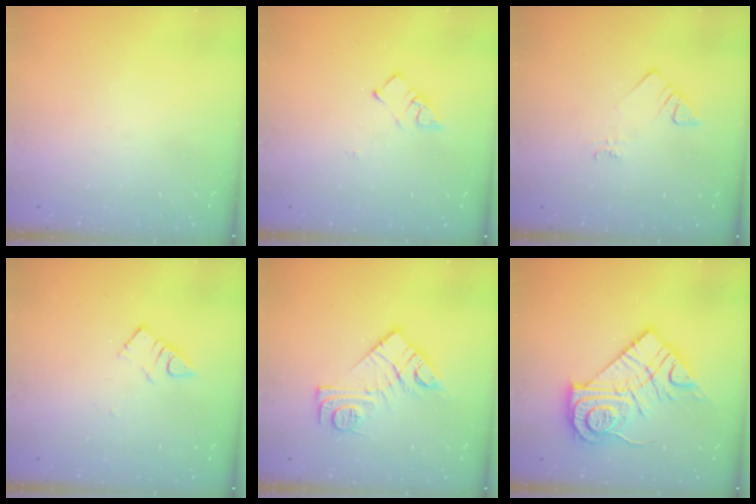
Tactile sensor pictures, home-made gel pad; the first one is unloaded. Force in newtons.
{"total": 3.7, "press": 3.7, "slide": 0.4}
{"total": 2.1, "press": 2.0, "slide": 0.5}
{"total": 4.2, "press": 4.2, "slide": 0.6}
{"total": 12.6, "press": 12.6, "slide": 0.8}
{"total": 18.2, "press": 18.1, "slide": 1.2}